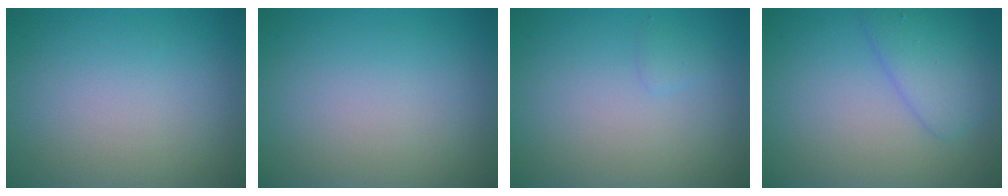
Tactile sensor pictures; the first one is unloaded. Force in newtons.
{"total": 0.0}
{"total": 0.7, "press": 0.7, "slide": 0.0}
{"total": 3.0, "press": 3.0, "slide": 0.1}